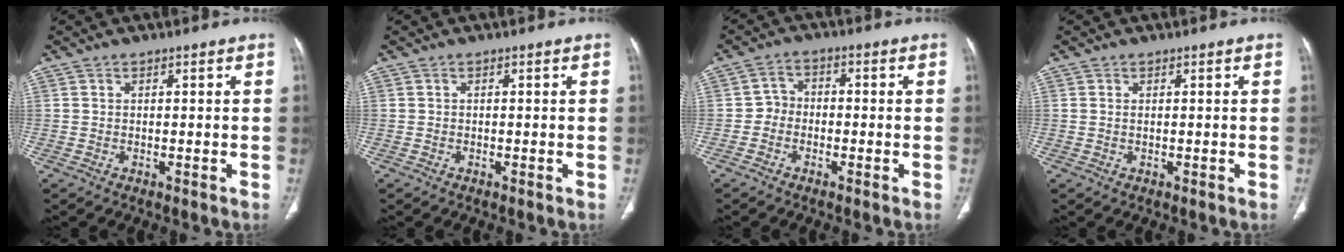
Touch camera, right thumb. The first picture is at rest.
{"total": 0.0}
{"total": 3.6, "force": [-1.4, 3.0, 1.4], "torque": [-0.006, 0.019, -0.035]}
{"total": 0.5, "force": [0.2, 0.2, 0.5], "torque": [-0.016, 0.004, 0.005]}